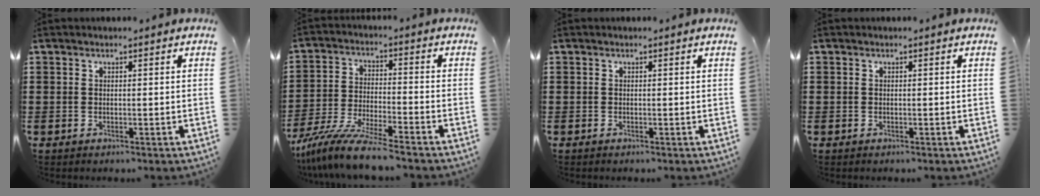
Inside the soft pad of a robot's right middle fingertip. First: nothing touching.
{"total": 8.8, "force": [-7.8, -0.2, 4.0], "torque": [-0.087, -0.007, -0.153]}
{"total": 0.0}
{"total": 0.0}